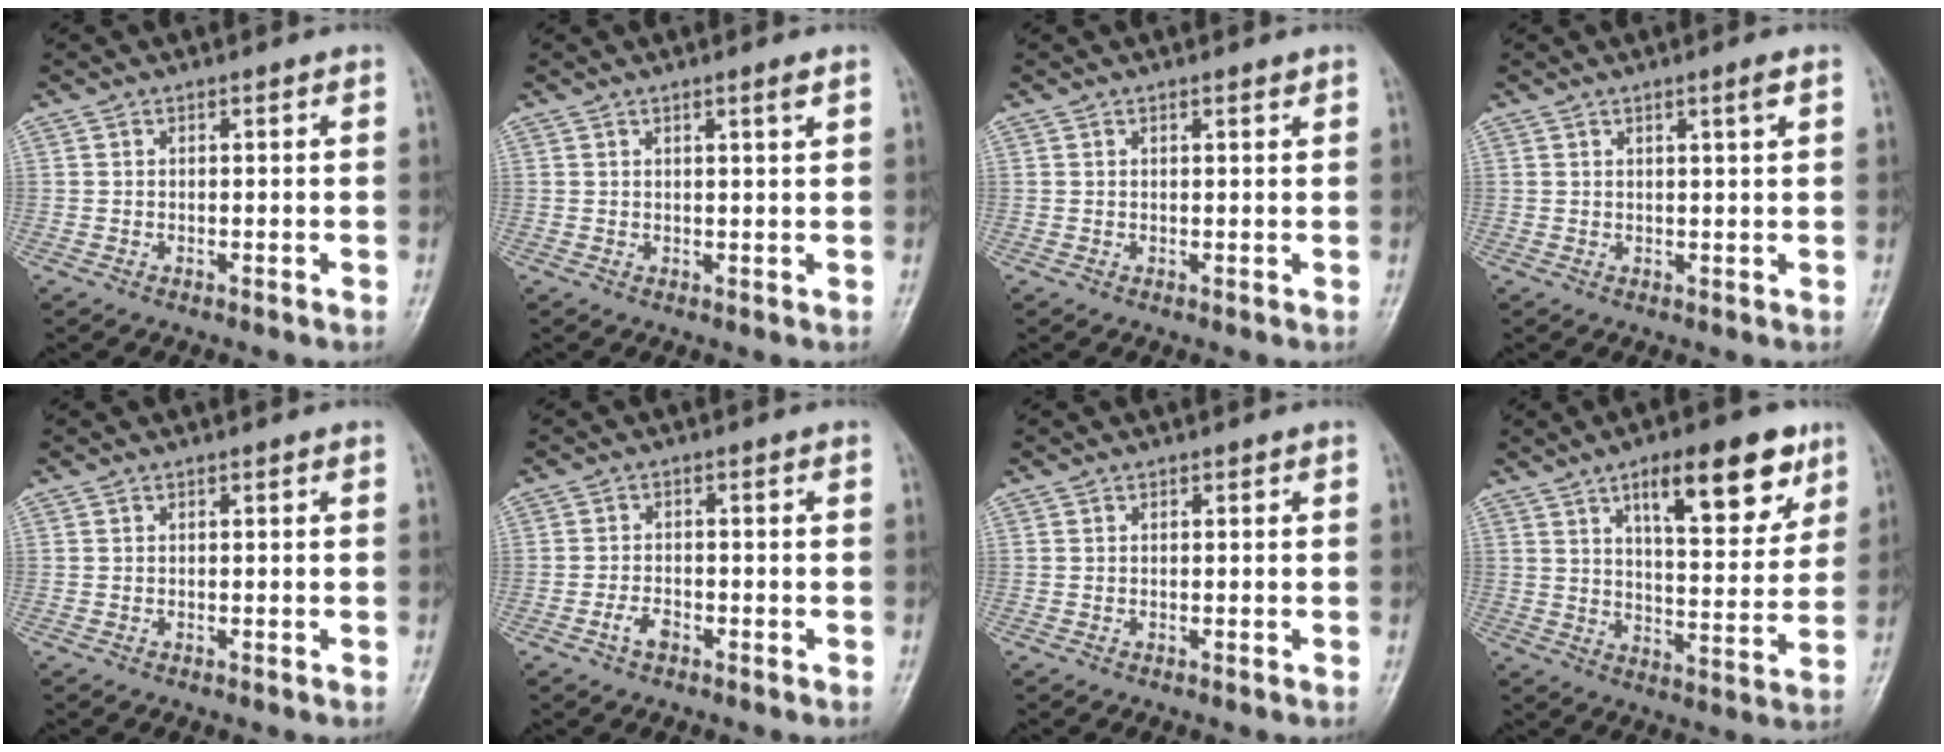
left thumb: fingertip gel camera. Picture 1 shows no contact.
{"total": 1.8, "force": [1.0, -0.2, 1.5], "torque": [-0.025, -0.008, 0.018]}
{"total": 0.9, "force": [0.6, 0.1, 0.6], "torque": [-0.009, -0.003, 0.010]}
{"total": 3.3, "force": [1.2, -0.4, 3.0], "torque": [-0.054, -0.002, 0.022]}
{"total": 0.0}
{"total": 2.6, "force": [-1.5, 1.3, 1.6], "torque": [-0.033, 0.011, -0.028]}
{"total": 0.0}
{"total": 16.4, "force": [8.9, 6.0, 12.4], "torque": [-0.142, -0.039, 0.135]}